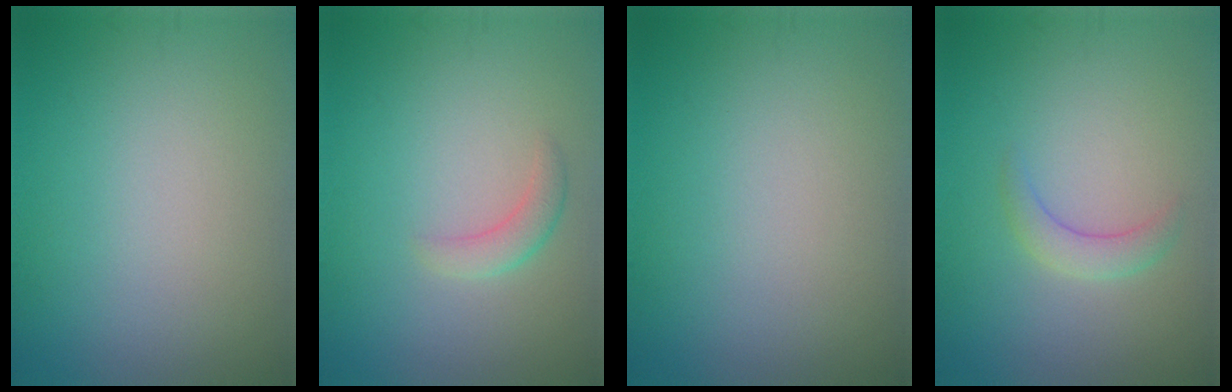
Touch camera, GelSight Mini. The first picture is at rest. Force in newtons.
{"total": 1.7, "press": 1.7, "slide": 0.1}
{"total": 0.0}
{"total": 1.9, "press": 1.9, "slide": 0.1}